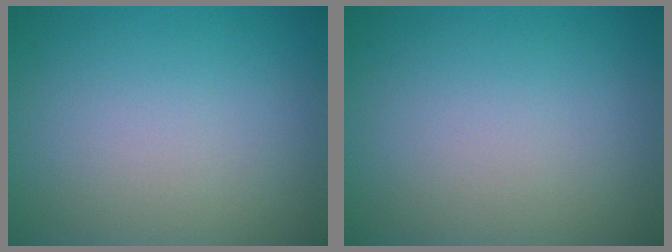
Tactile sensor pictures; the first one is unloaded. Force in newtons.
{"total": 0.0}